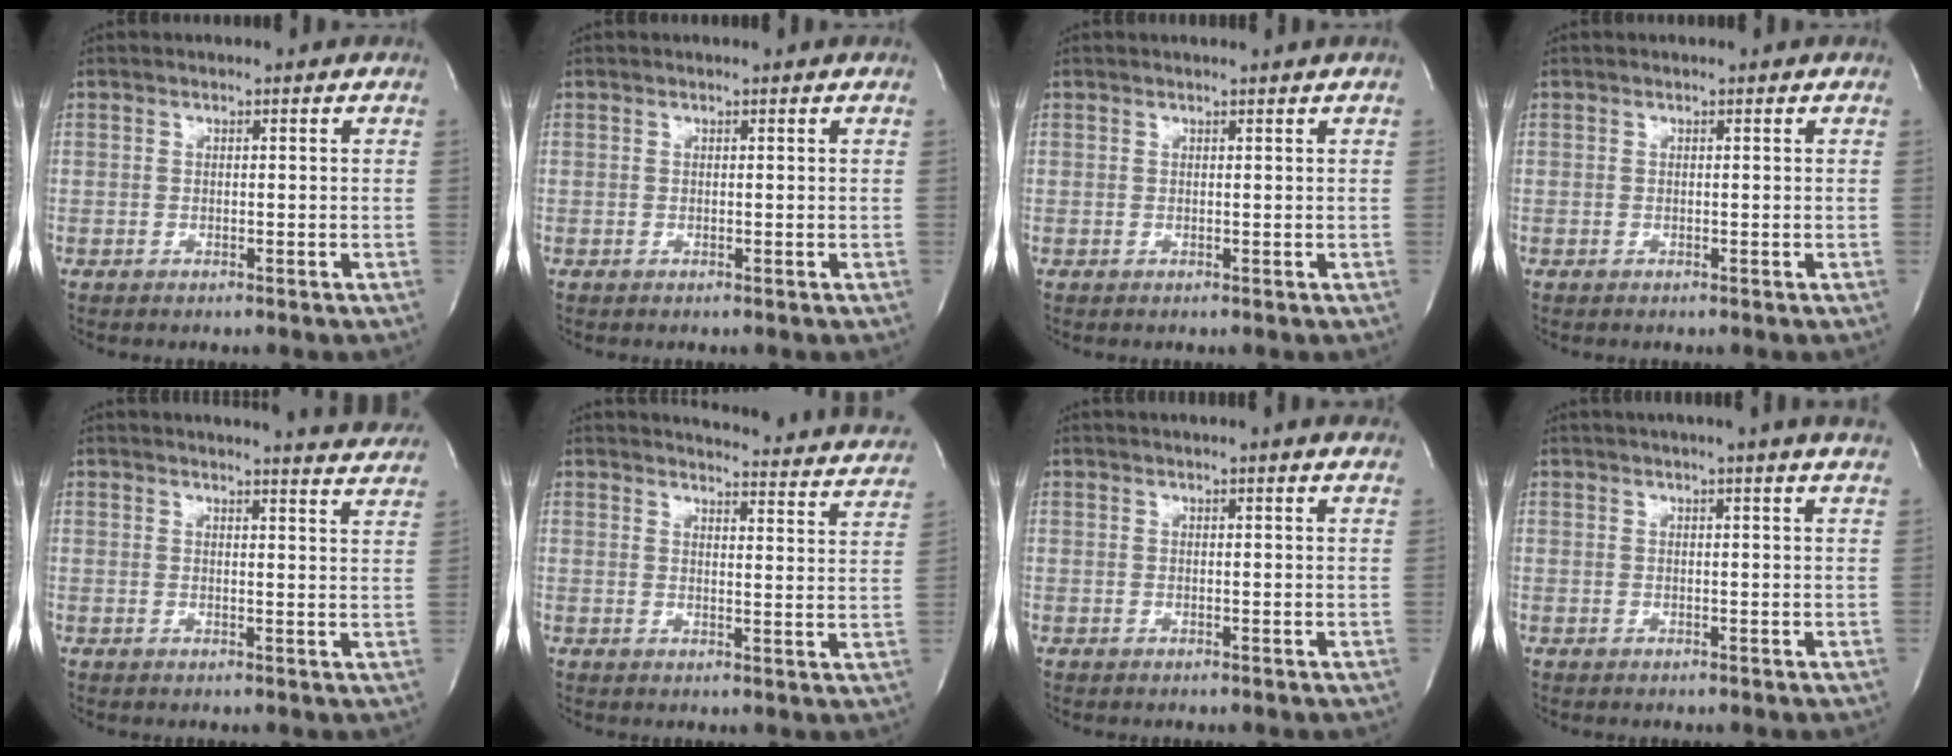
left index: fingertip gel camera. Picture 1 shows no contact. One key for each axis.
{"total": 0.0}
{"total": 1.0, "fx": 0.8, "fy": -0.5, "fz": 0.3, "tx": -0.012, "ty": -0.006, "tz": 0.018}
{"total": 0.0}
{"total": 14.5, "fx": 14.2, "fy": 0.3, "fz": 3.3, "tx": -0.040, "ty": -0.062, "tz": 0.147}
{"total": 20.2, "fx": 19.5, "fy": 2.1, "fz": 5.0, "tx": -0.058, "ty": -0.081, "tz": 0.207}
{"total": 8.5, "fx": 7.7, "fy": 0.0, "fz": 3.7, "tx": -0.059, "ty": 0.017, "tz": 0.081}
{"total": 9.1, "fx": 7.7, "fy": -1.0, "fz": 4.6, "tx": -0.068, "ty": 0.009, "tz": 0.078}